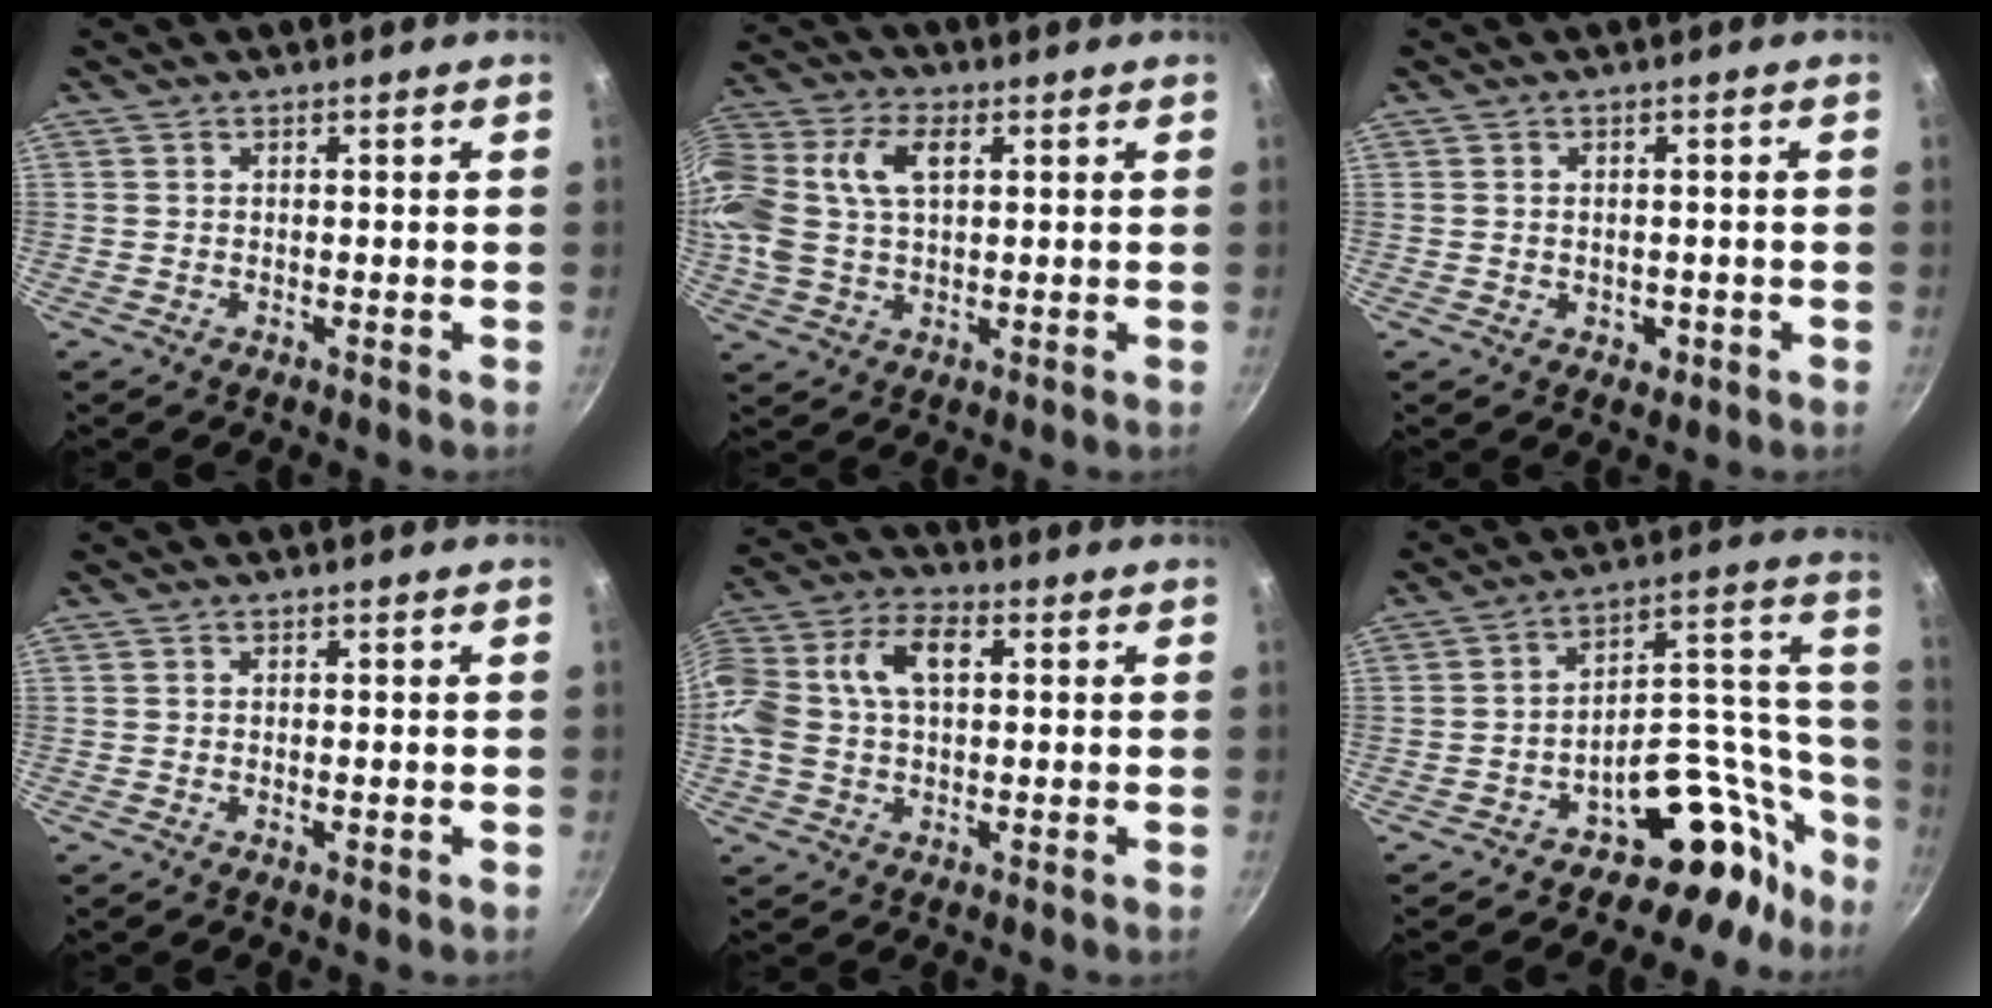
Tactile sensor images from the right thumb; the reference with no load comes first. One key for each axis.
{"total": 18.4, "fx": 4.3, "fy": 11.3, "fz": 13.9, "tx": -0.343, "ty": 0.031, "tz": 0.078}
{"total": 2.0, "fx": -0.6, "fy": 1.6, "fz": 1.1, "tx": -0.008, "ty": 0.004, "tz": -0.003}
{"total": 0.8, "fx": -0.2, "fy": 0.3, "fz": 0.7, "tx": -0.012, "ty": -0.003, "tz": -0.003}
{"total": 15.2, "fx": 2.5, "fy": 9.3, "fz": 11.7, "tx": -0.257, "ty": 0.033, "tz": 0.042}
{"total": 15.9, "fx": -10.9, "fy": 7.6, "fz": 8.8, "tx": -0.042, "ty": 0.156, "tz": -0.168}